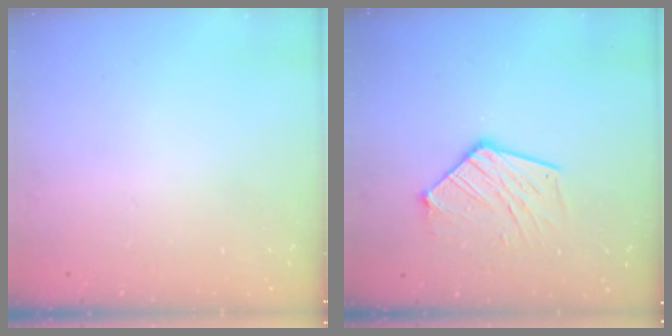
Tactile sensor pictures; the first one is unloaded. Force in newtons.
{"total": 12.3, "press": 12.3, "slide": 1.3}